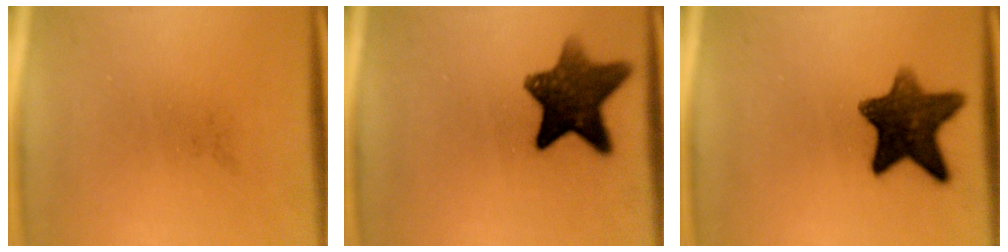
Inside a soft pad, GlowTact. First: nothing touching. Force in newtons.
{"total": 11.3}
{"total": 11.1}